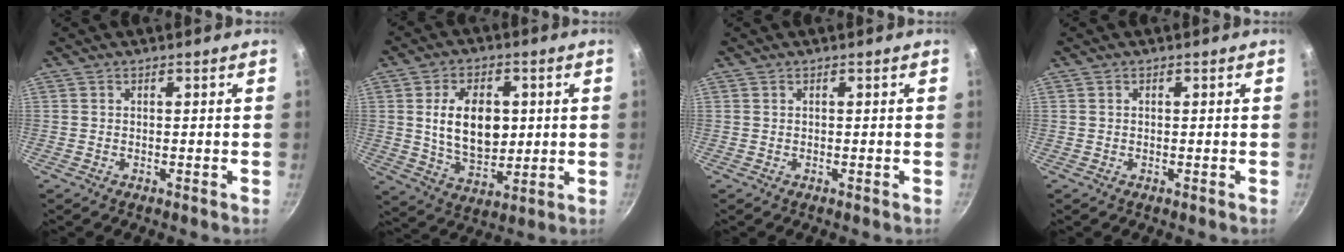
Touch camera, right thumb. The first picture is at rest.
{"total": 13.3, "force": [1.8, 8.6, 10.0], "torque": [-0.142, -0.012, 0.036]}
{"total": 0.0}
{"total": 0.0}